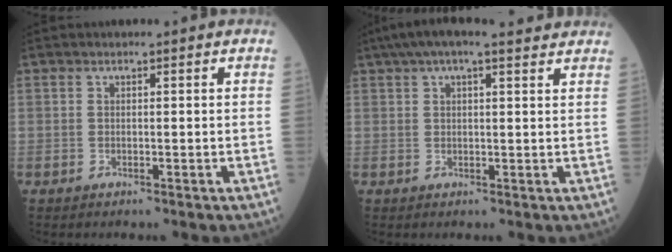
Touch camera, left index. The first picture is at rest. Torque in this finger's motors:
{"motor_torque": [0.97, -1.17, 0.36, 0.04]}